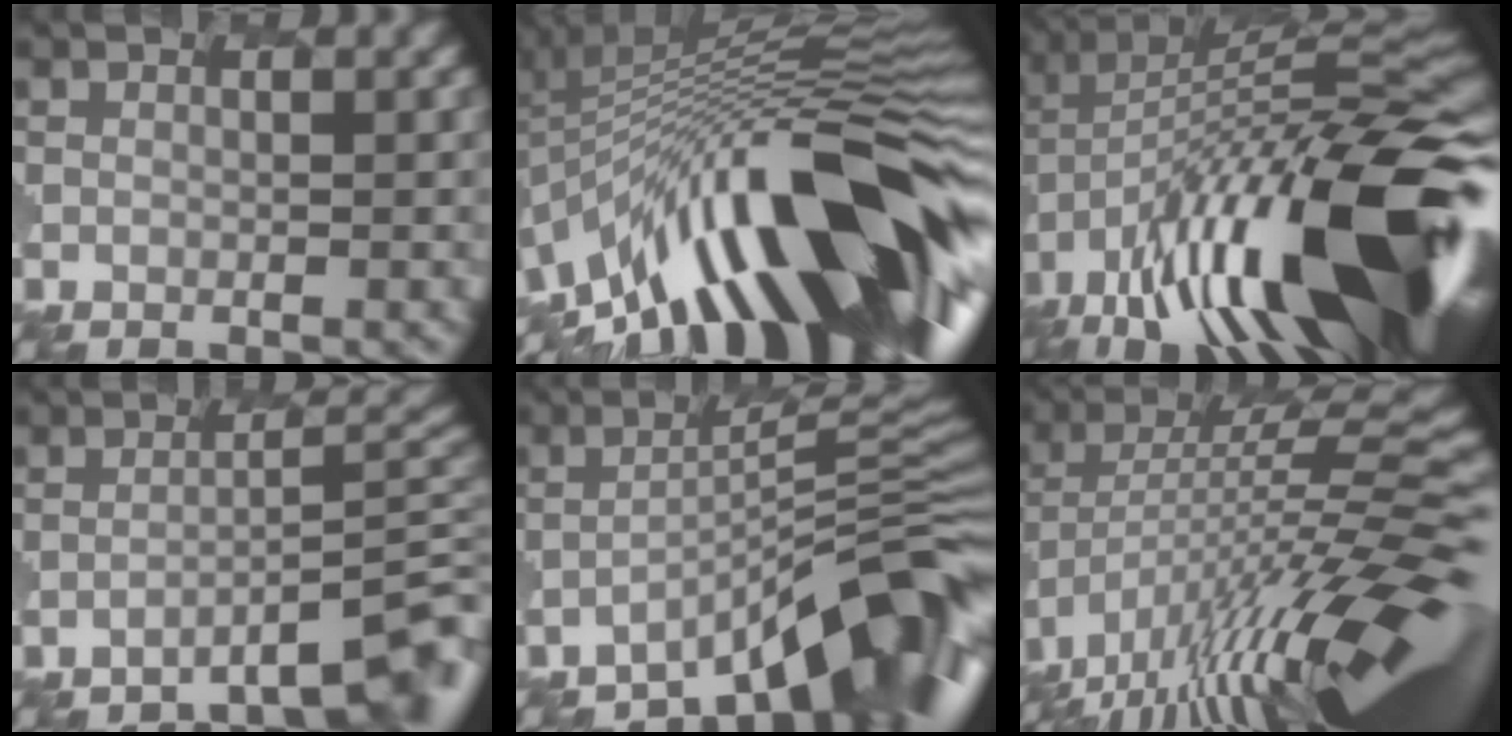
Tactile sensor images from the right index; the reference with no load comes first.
{"total": 15.7, "force": [-4.8, 5.5, 13.9], "torque": [-0.195, 0.033, -0.114]}
{"total": 18.5, "force": [-6.5, 7.2, 15.8], "torque": [-0.258, 0.012, -0.116]}
{"total": 5.9, "force": [-4.3, 0.8, 4.0], "torque": [-0.053, 0.005, -0.061]}
{"total": 8.9, "force": [-5.9, 1.2, 6.6], "torque": [-0.097, 0.014, -0.096]}
{"total": 14.1, "force": [-5.8, 3.7, 12.4], "torque": [-0.228, 0.014, -0.111]}